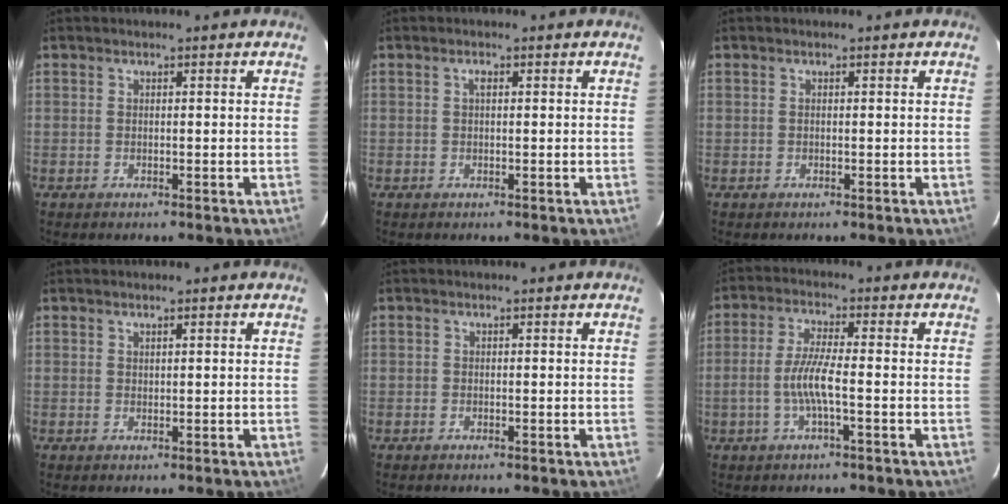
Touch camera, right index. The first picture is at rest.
{"total": 0.9, "force": [0.2, 0.4, 0.8], "torque": [-0.015, 0.004, 0.002]}
{"total": 0.0}
{"total": 0.7, "force": [0.6, 0.2, 0.3], "torque": [-0.005, 0.002, 0.011]}
{"total": 0.0}
{"total": 6.1, "force": [-1.7, 0.5, 5.8], "torque": [-0.122, 0.000, -0.032]}